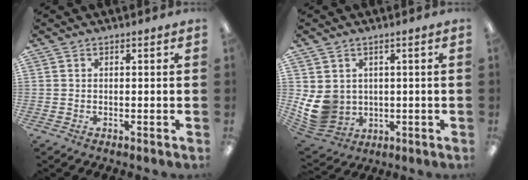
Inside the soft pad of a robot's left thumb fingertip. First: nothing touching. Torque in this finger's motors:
{"motor_torque": [1.05, 1.05, 0.56, -0.68, 0.09]}